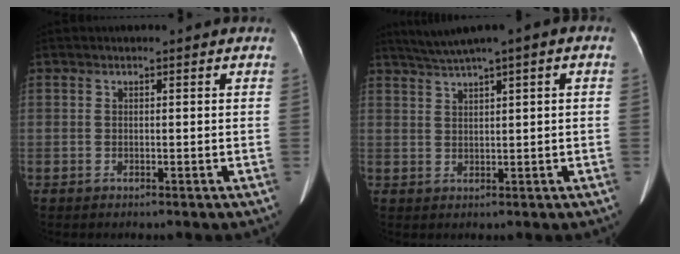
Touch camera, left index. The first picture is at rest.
{"total": 5.6, "force": [3.2, 0.2, 4.6], "torque": [-0.087, 0.030, 0.059]}